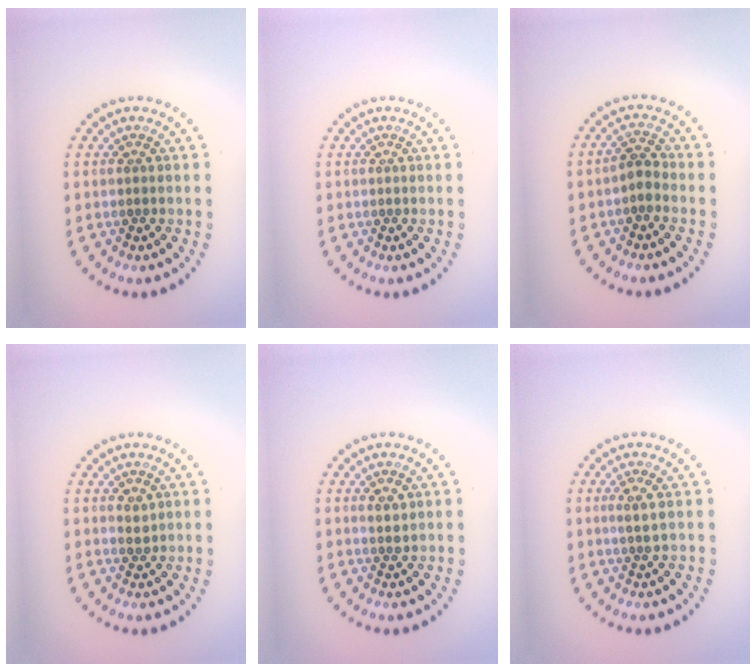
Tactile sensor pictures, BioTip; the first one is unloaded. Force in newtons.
{"total": 0.0}
{"total": 1.6, "press": 1.3, "slide": 1.0}
{"total": 1.0, "press": 0.9, "slide": 0.3}
{"total": 1.2, "press": 1.0, "slide": 0.6}
{"total": 1.1, "press": 0.7, "slide": 0.8}